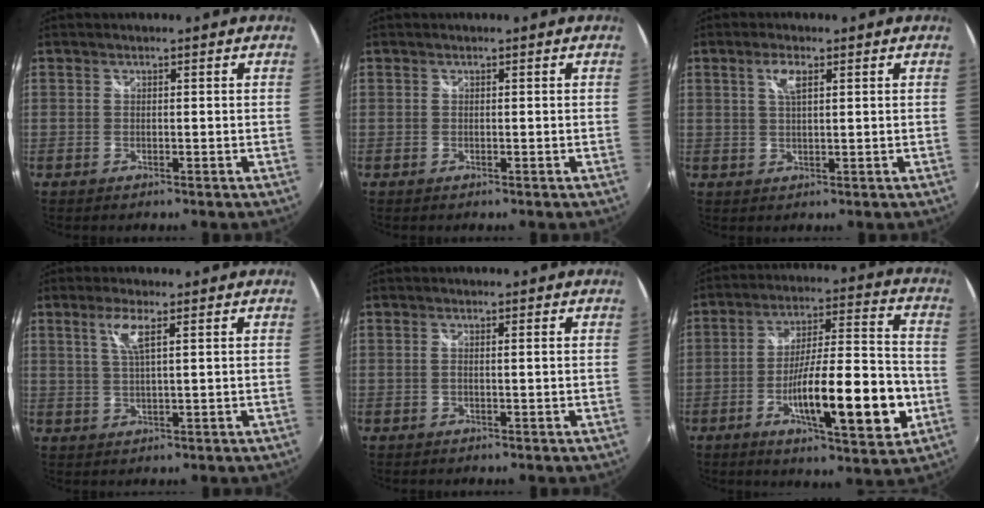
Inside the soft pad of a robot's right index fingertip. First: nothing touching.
{"total": 0.0}
{"total": 3.2, "force": [1.4, 1.0, 2.7], "torque": [-0.052, 0.004, 0.026]}
{"total": 4.0, "force": [1.8, 0.2, 3.6], "torque": [-0.073, 0.000, 0.036]}
{"total": 1.2, "force": [-0.1, -0.4, 1.1], "torque": [-0.018, 0.000, -0.003]}
{"total": 18.8, "force": [-5.8, 3.9, 17.5], "torque": [-0.283, -0.005, -0.085]}